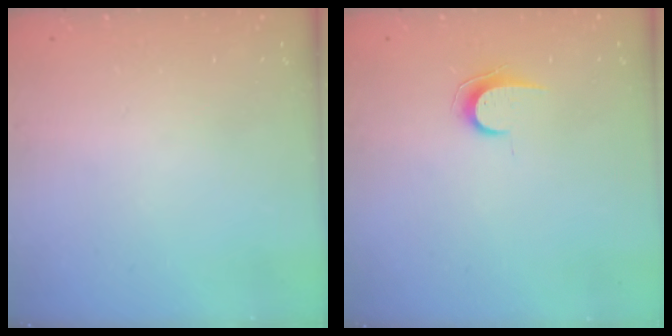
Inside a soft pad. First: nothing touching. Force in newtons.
{"total": 6.7, "press": 6.7, "slide": 0.7}